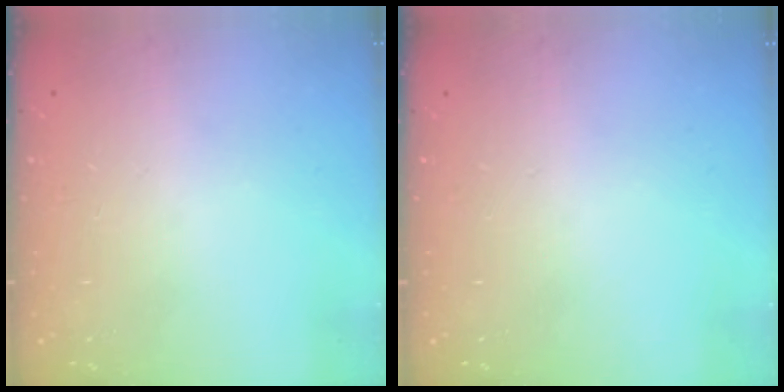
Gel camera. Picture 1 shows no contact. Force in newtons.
{"total": 0.0}